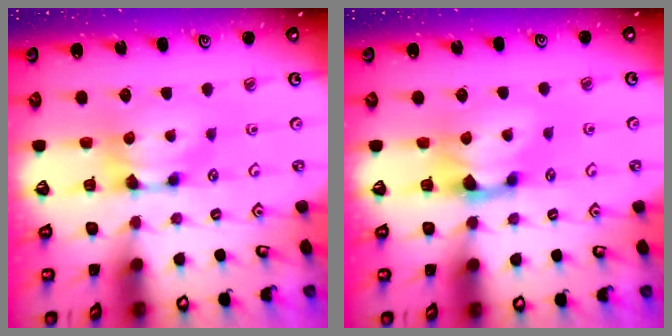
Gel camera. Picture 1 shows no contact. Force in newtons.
{"total": 1.2, "press": 0.3, "slide": 1.2}